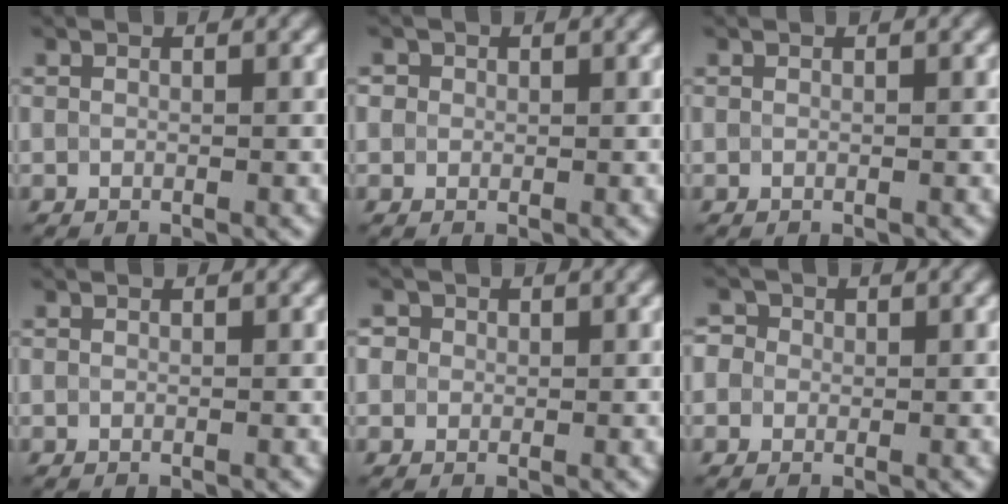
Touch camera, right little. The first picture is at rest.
{"total": 1.1, "force": [0.3, 1.0, 0.3], "torque": [0.003, -0.001, -0.001]}
{"total": 0.0}
{"total": 0.0}
{"total": 2.1, "force": [0.9, 1.8, 0.7], "torque": [-0.011, 0.006, 0.007]}
{"total": 3.0, "force": [1.2, 2.5, 1.2], "torque": [-0.005, 0.020, -0.006]}